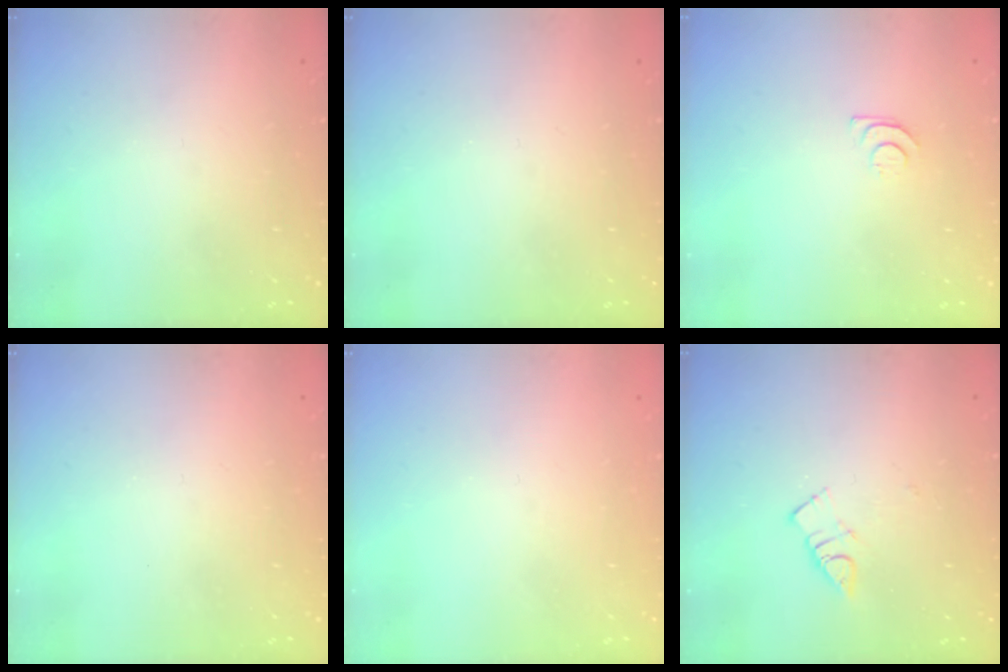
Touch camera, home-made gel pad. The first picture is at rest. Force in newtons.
{"total": 0.0}
{"total": 4.1, "press": 4.1, "slide": 0.5}
{"total": 1.8, "press": 1.8, "slide": 0.4}
{"total": 0.0}
{"total": 4.8, "press": 4.7, "slide": 0.8}